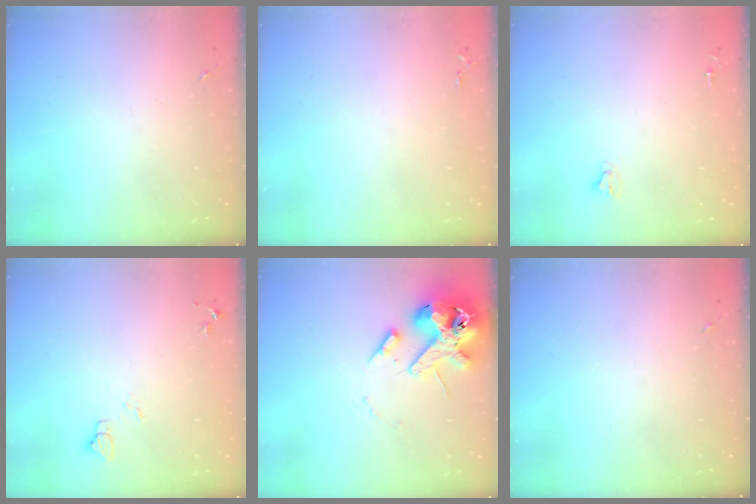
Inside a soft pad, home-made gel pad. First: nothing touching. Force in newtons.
{"total": 2.5, "press": 2.5, "slide": 0.3}
{"total": 2.0, "press": 2.0, "slide": 0.2}
{"total": 4.5, "press": 4.5, "slide": 0.4}
{"total": 15.6, "press": 15.4, "slide": 2.4}
{"total": 0.0}